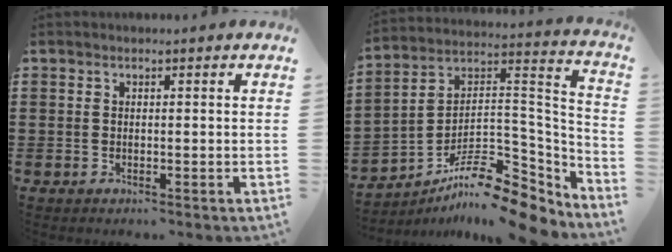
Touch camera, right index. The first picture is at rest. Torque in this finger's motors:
{"motor_torque": [0.20, -0.28, 0.50, 0.14]}